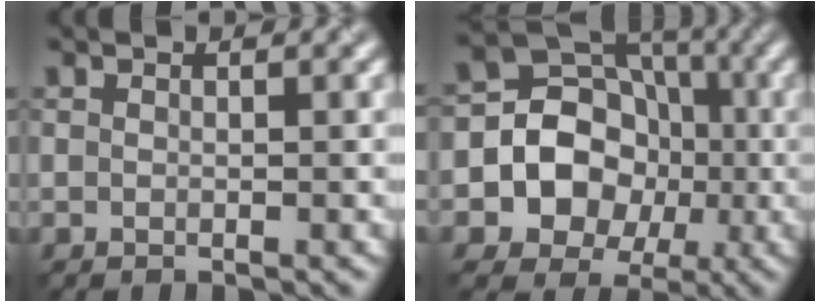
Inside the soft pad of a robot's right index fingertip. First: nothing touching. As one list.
[{"total": 10.4, "force": [-1.5, 9.4, 4.2], "torque": [-0.074, 0.019, -0.047]}]